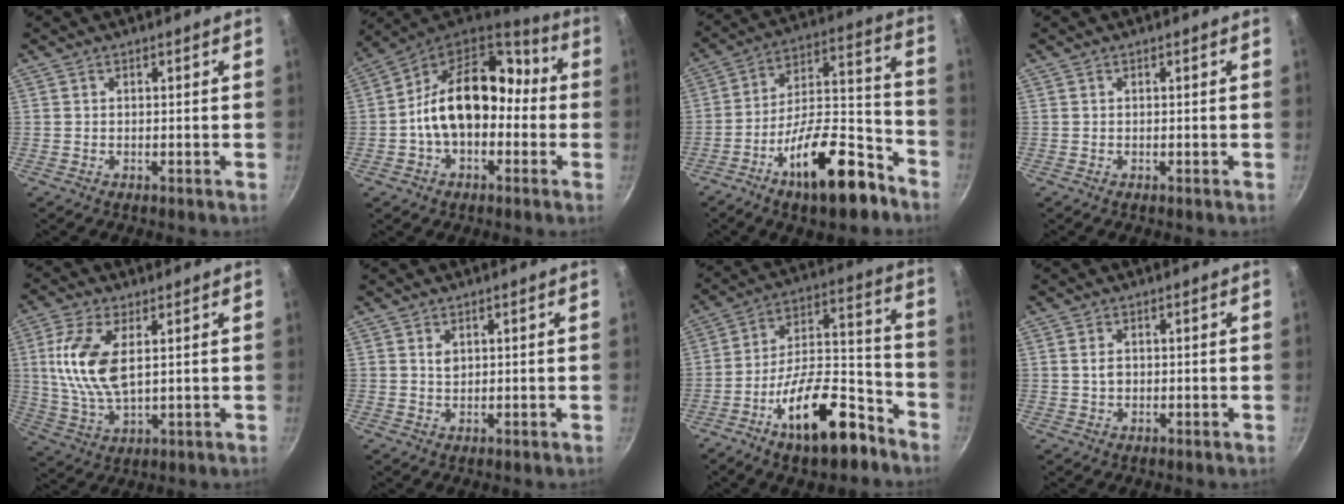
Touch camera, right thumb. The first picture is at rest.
{"total": 18.9, "force": [-1.3, 12.9, 13.8], "torque": [-0.193, 0.059, -0.038]}
{"total": 20.0, "force": [-11.6, 7.5, 14.5], "torque": [-0.192, 0.091, -0.188]}
{"total": 0.0}
{"total": 12.4, "force": [2.6, 6.1, 10.5], "torque": [-0.208, -0.008, 0.056]}
{"total": 1.9, "force": [0.7, 1.3, 1.1], "torque": [-0.016, -0.003, 0.015]}
{"total": 19.4, "force": [-11.1, 7.9, 13.8], "torque": [-0.185, 0.091, -0.180]}
{"total": 2.3, "force": [0.2, 1.7, 1.5], "torque": [-0.021, 0.001, 0.004]}